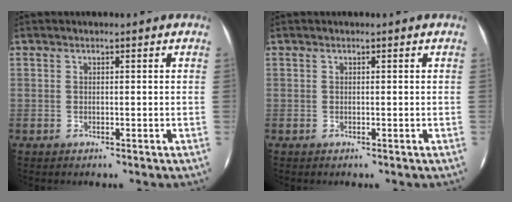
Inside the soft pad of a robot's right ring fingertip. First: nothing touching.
{"total": 0.0}